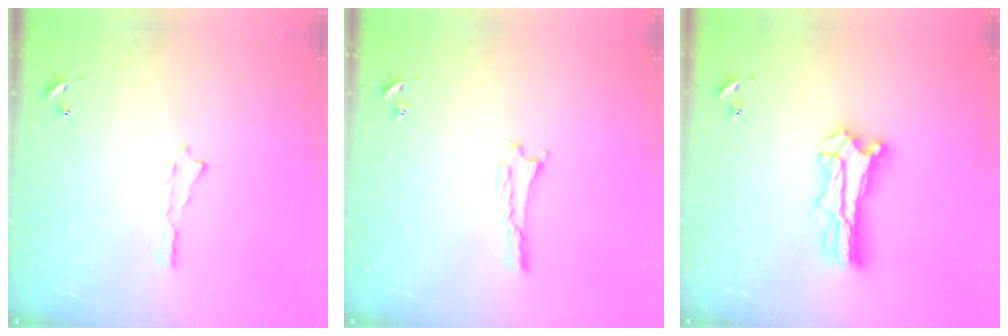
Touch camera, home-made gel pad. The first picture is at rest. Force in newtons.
{"total": 0.9, "press": 0.8, "slide": 0.1}
{"total": 7.4, "press": 7.4, "slide": 0.7}